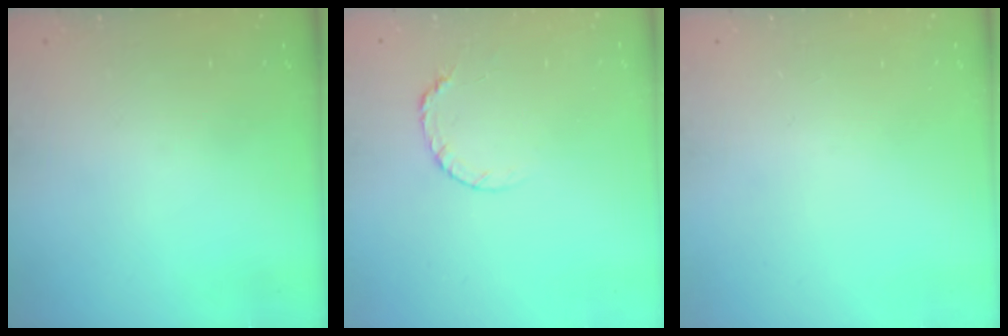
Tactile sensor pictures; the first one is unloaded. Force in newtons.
{"total": 5.3, "press": 5.2, "slide": 0.6}
{"total": 0.0}